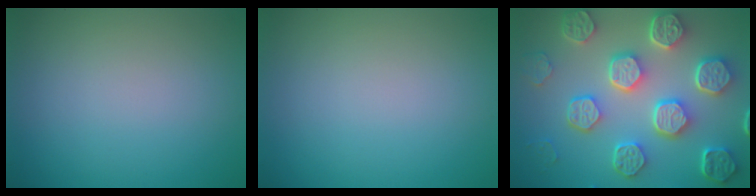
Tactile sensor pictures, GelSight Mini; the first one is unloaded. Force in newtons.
{"total": 0.0}
{"total": 8.8, "press": 6.7, "slide": 5.7}